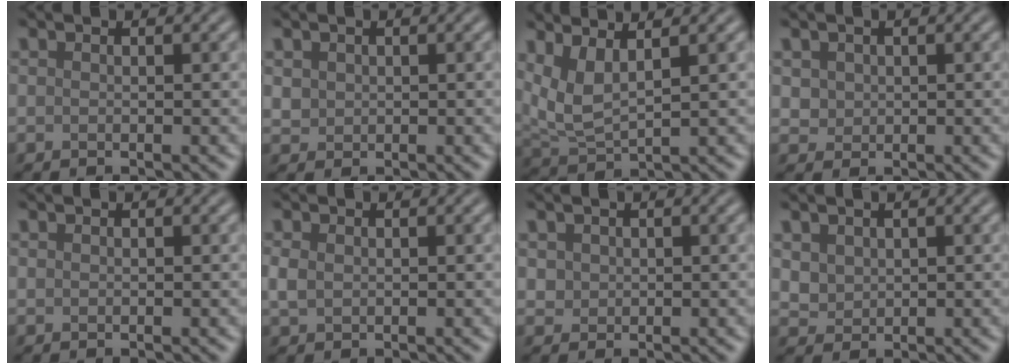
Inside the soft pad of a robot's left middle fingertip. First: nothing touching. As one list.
[{"total": 1.1, "force": [0.3, 1.0, 0.3], "torque": [-0.007, -0.004, 0.011]}, {"total": 3.9, "force": [1.9, 1.3, 3.1], "torque": [-0.083, -0.003, 0.051]}, {"total": 1.5, "force": [0.5, 1.4, 0.5], "torque": [-0.015, -0.007, 0.018]}, {"total": 0.0}, {"total": 1.4, "force": [0.0, 1.2, 0.8], "torque": [-0.022, 0.000, 0.003]}, {"total": 1.1, "force": [0.3, 1.0, 0.2], "torque": [-0.005, -0.005, 0.010]}, {"total": 1.8, "force": [0.8, 1.4, 0.7], "torque": [-0.021, -0.010, 0.024]}]